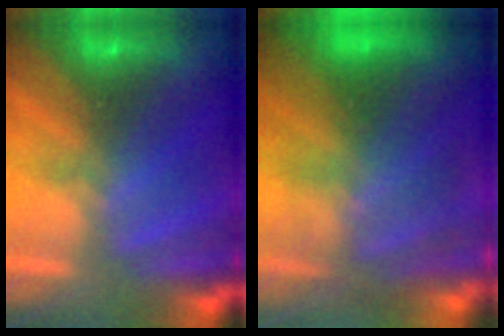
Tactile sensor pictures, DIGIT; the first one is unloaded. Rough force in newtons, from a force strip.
{"total": 7.8}